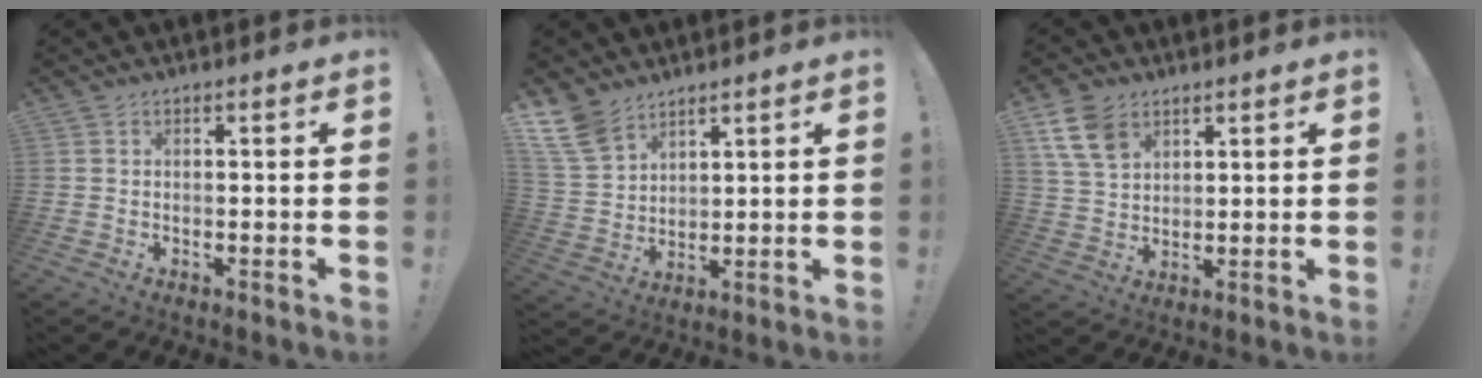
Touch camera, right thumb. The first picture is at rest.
{"total": 10.2, "force": [7.6, 5.6, 3.9], "torque": [-0.087, -0.046, 0.151]}
{"total": 10.7, "force": [5.9, 7.2, 5.3], "torque": [-0.105, -0.020, 0.118]}